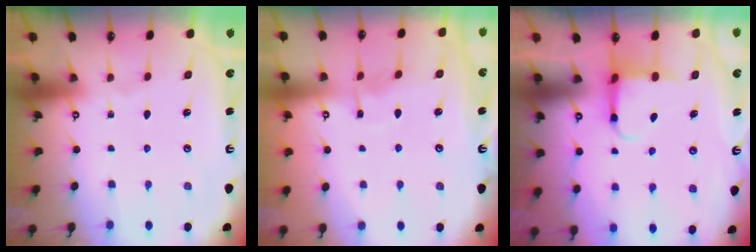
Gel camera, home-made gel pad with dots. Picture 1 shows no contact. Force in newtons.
{"total": 4.1, "press": 4.1, "slide": 0.4}
{"total": 3.6, "press": 3.6, "slide": 0.7}